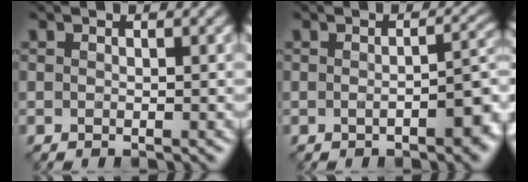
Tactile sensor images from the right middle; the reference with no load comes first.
{"total": 5.0, "force": [-1.5, 1.4, 4.5], "torque": [-0.061, -0.004, -0.016]}